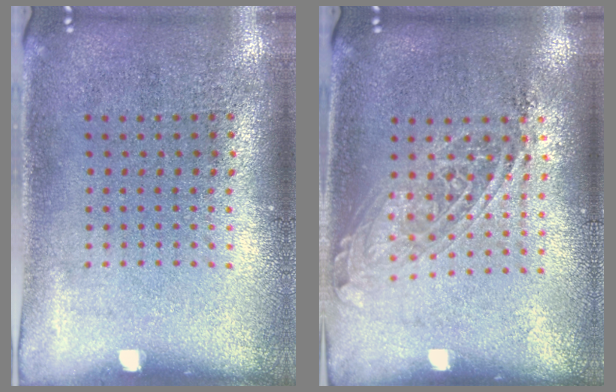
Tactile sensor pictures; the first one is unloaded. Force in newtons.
{"total": 1.6, "press": 1.3, "slide": 0.8}